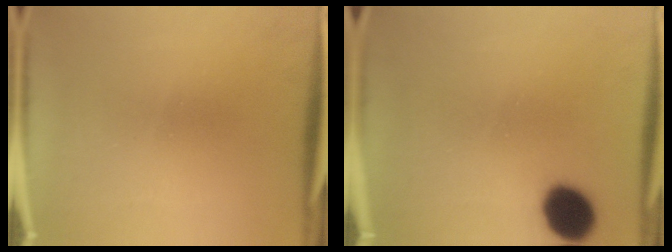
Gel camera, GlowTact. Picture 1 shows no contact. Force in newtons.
{"total": 10.8}